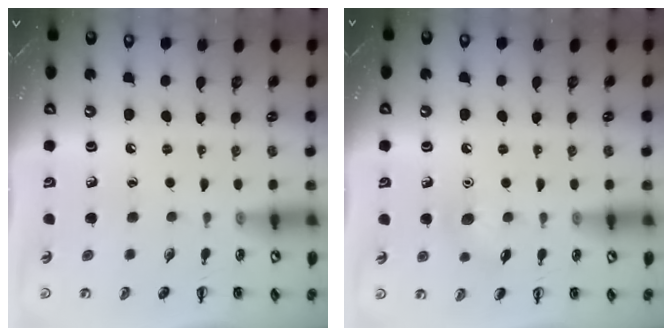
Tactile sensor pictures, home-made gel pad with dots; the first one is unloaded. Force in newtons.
{"total": 6.7, "press": 6.5, "slide": 1.7}